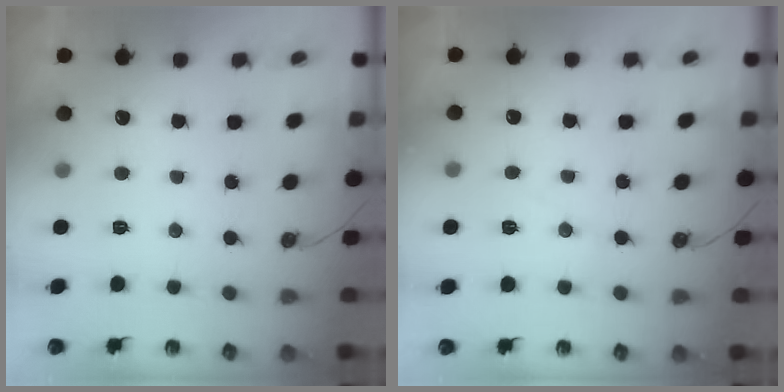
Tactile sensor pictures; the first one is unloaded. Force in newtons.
{"total": 5.8, "press": 5.7, "slide": 0.8}